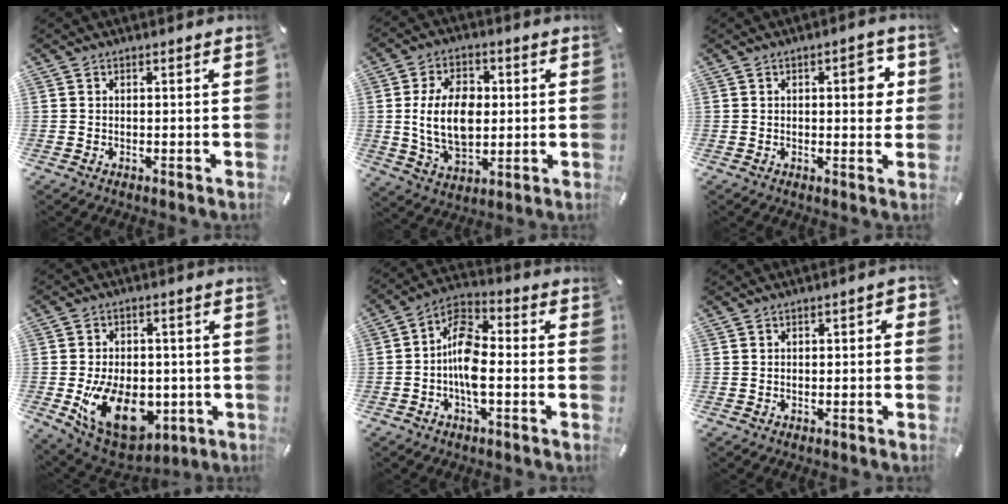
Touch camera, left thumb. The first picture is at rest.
{"total": 14.4, "force": [1.0, 9.8, 10.5], "torque": [-0.209, 0.005, 0.015]}
{"total": 6.6, "force": [1.5, 3.0, 5.7], "torque": [-0.062, -0.007, 0.016]}
{"total": 18.2, "force": [-4.3, 12.5, 12.5], "torque": [-0.203, 0.000, -0.055]}
{"total": 9.9, "force": [-2.4, 4.9, 8.3], "torque": [-0.162, 0.009, -0.040]}
{"total": 1.8, "force": [-0.9, 0.9, 1.2], "torque": [-0.022, 0.005, -0.017]}